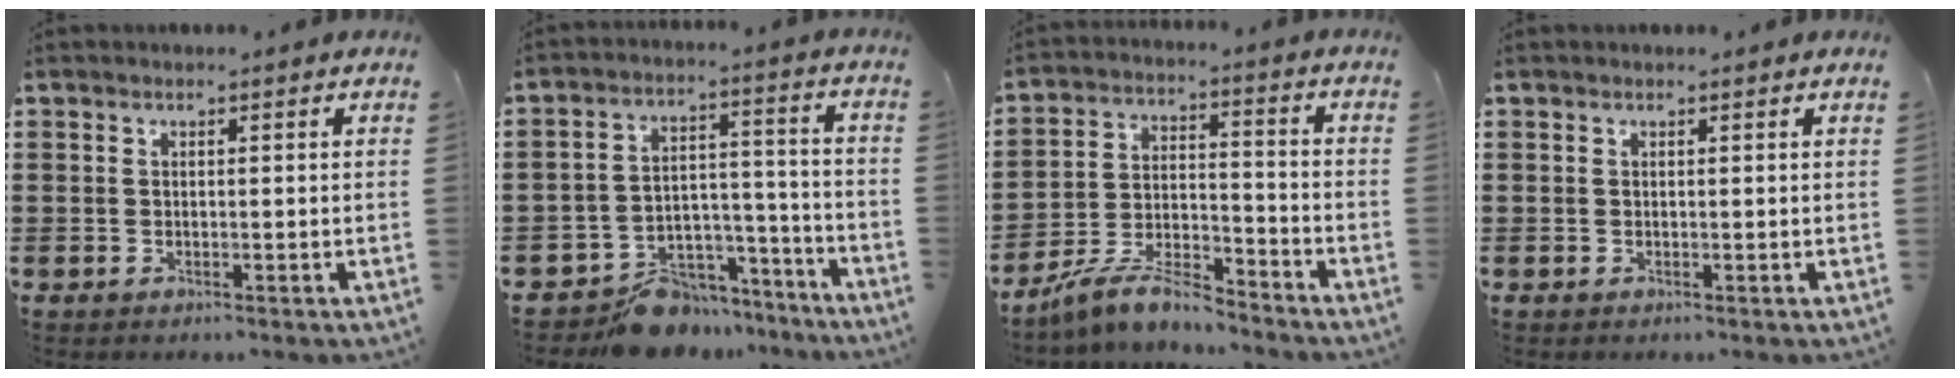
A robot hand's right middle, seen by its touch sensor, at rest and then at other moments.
{"total": 9.0, "force": [-8.3, 3.3, 1.5], "torque": [-0.012, 0.042, -0.153]}
{"total": 7.8, "force": [-7.0, 1.3, 3.0], "torque": [-0.066, 0.008, -0.139]}
{"total": 0.0}